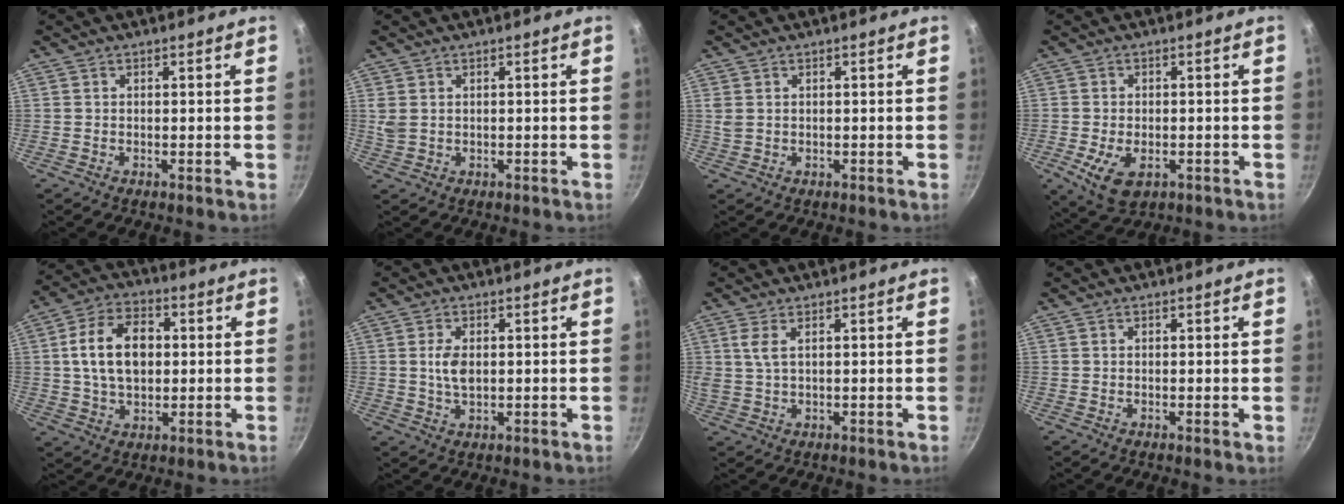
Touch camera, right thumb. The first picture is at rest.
{"total": 2.3, "force": [0.6, 1.7, 1.4], "torque": [-0.027, 0.000, 0.017]}
{"total": 1.5, "force": [0.5, 1.1, 0.8], "torque": [-0.015, 0.002, 0.012]}
{"total": 7.3, "force": [-2.3, 4.3, 5.4], "torque": [-0.097, -0.006, -0.033]}
{"total": 12.9, "force": [1.5, 8.5, 9.5], "torque": [-0.145, 0.016, 0.017]}
{"total": 4.2, "force": [0.4, 2.5, 3.4], "torque": [-0.060, -0.002, 0.006]}
{"total": 3.0, "force": [1.0, 0.9, 2.6], "torque": [-0.056, -0.001, 0.024]}
{"total": 0.0}